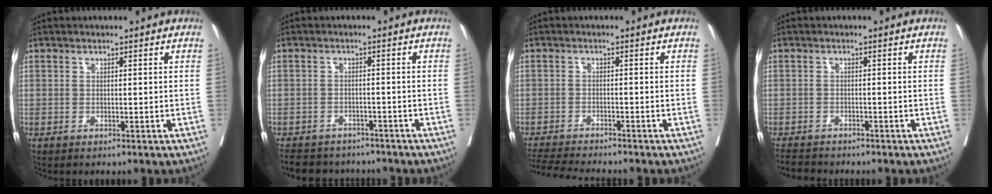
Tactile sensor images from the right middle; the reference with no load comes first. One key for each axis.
{"total": 9.3, "fx": -8.4, "fy": 3.6, "fz": 2.0, "tx": -0.034, "ty": 0.006, "tz": -0.109}
{"total": 8.5, "fx": -7.9, "fy": 0.1, "fz": 3.1, "tx": -0.047, "ty": -0.014, "tz": -0.127}
{"total": 4.1, "fx": -3.9, "fy": 1.0, "fz": 0.9, "tx": -0.012, "ty": -0.011, "tz": -0.065}